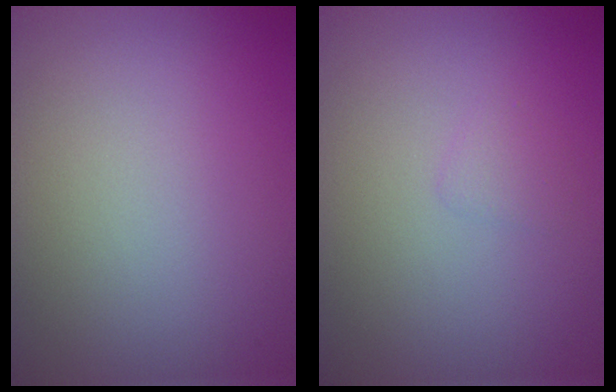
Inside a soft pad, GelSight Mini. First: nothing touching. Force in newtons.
{"total": 0.8, "press": 0.8, "slide": 0.0}